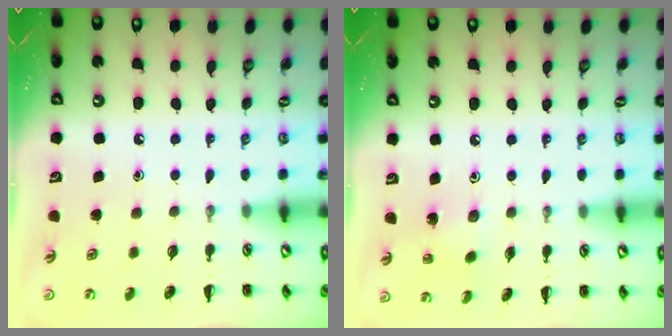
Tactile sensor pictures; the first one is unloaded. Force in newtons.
{"total": 2.4, "press": 2.2, "slide": 0.7}